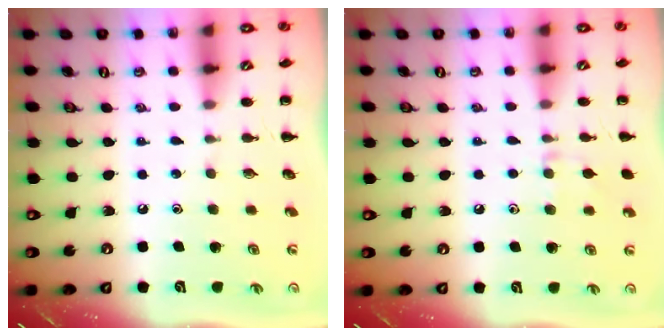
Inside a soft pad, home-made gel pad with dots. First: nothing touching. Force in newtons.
{"total": 6.9, "press": 6.5, "slide": 2.3}